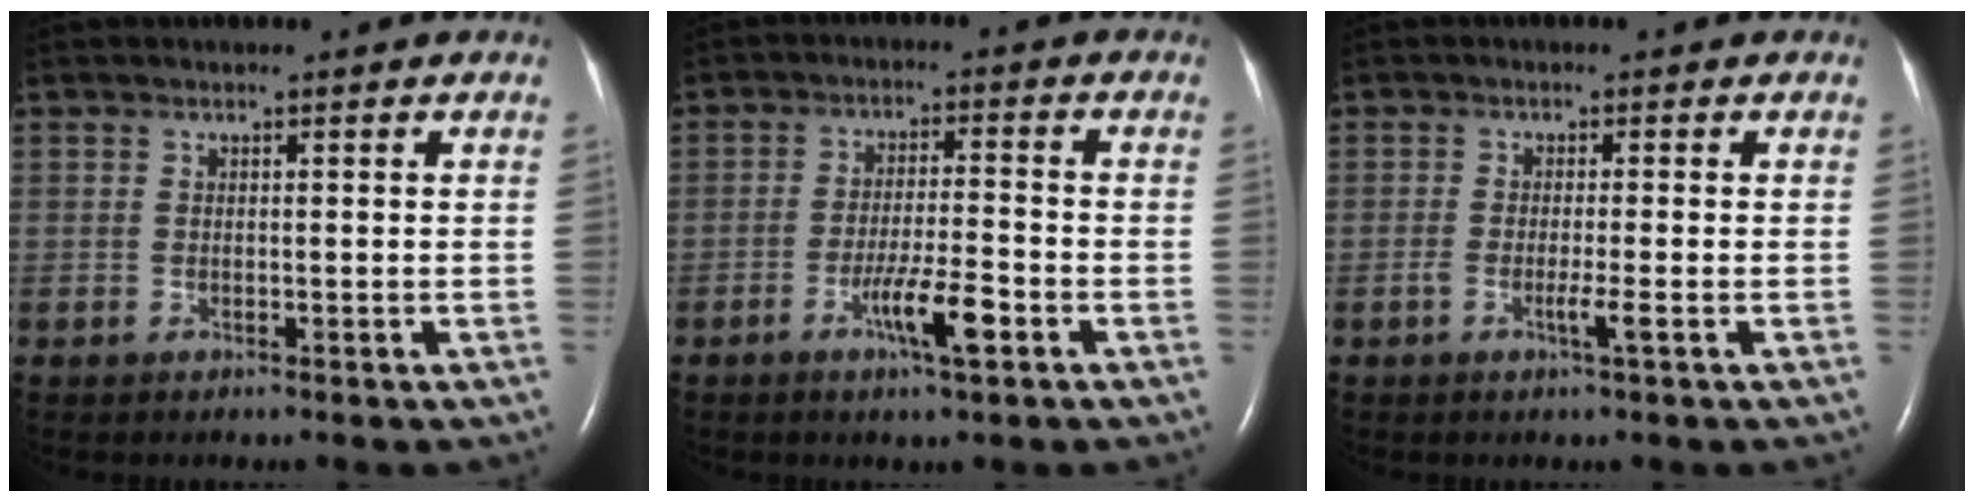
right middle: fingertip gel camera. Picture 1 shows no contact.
{"total": 6.2, "force": [-3.1, 0.3, 5.3], "torque": [-0.100, -0.006, -0.054]}
{"total": 2.2, "force": [-0.9, -0.3, 2.0], "torque": [-0.040, -0.004, -0.018]}